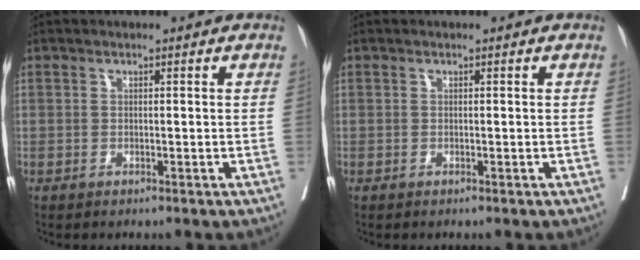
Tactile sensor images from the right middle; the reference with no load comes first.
{"total": 0.0}